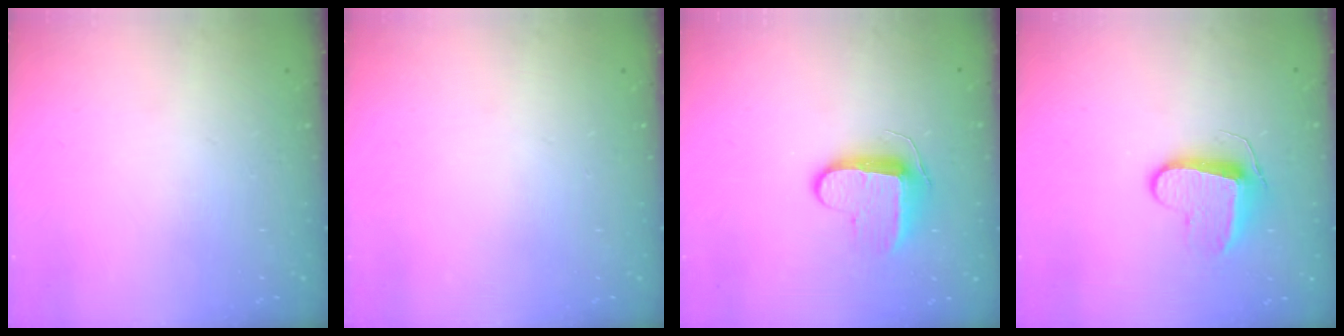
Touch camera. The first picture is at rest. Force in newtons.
{"total": 0.0}
{"total": 10.5, "press": 10.4, "slide": 1.0}
{"total": 9.5, "press": 9.5, "slide": 0.7}